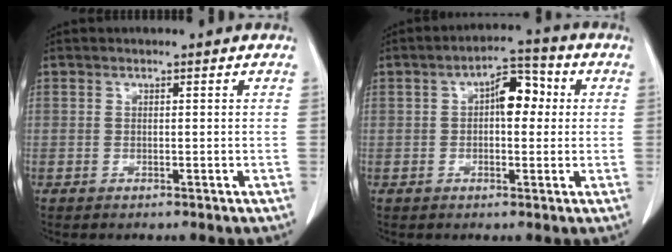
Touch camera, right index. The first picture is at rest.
{"total": 6.2, "force": [0.9, 2.9, 5.4], "torque": [-0.076, 0.028, 0.010]}